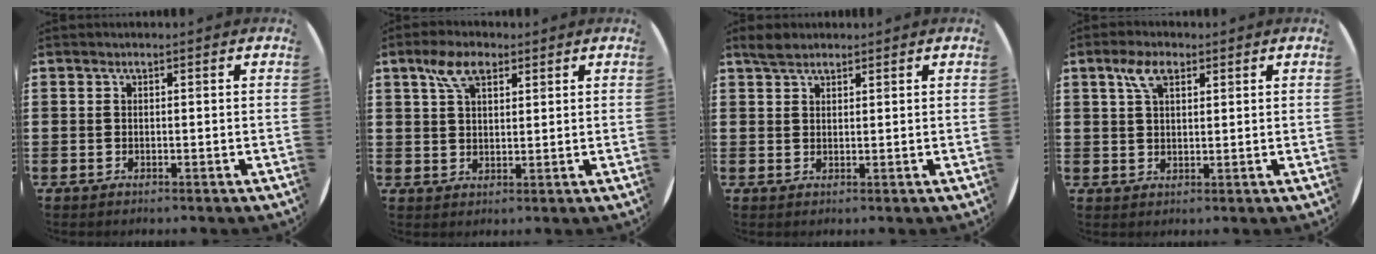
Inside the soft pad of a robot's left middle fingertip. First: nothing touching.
{"total": 5.4, "force": [3.3, 2.7, 3.3], "torque": [-0.057, 0.004, 0.056]}
{"total": 2.4, "force": [2.1, 0.9, 0.8], "torque": [-0.012, 0.004, 0.038]}
{"total": 4.3, "force": [2.6, 2.1, 2.8], "torque": [-0.054, 0.006, 0.044]}